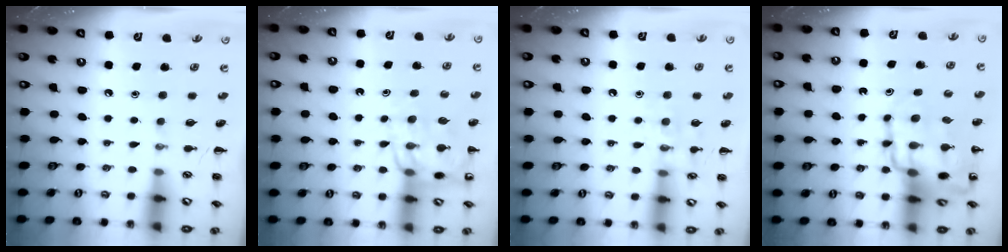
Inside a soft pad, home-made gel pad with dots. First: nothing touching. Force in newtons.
{"total": 12.4, "press": 12.1, "slide": 2.7}
{"total": 9.5, "press": 9.5, "slide": 0.6}
{"total": 18.2, "press": 17.7, "slide": 4.4}